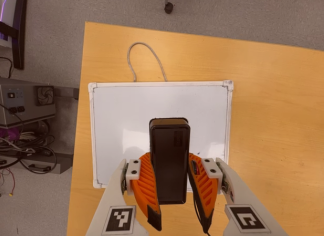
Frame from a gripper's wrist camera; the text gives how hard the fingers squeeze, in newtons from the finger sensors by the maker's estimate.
{"total": 8.1, "left": 7.0, "right": 9.3}